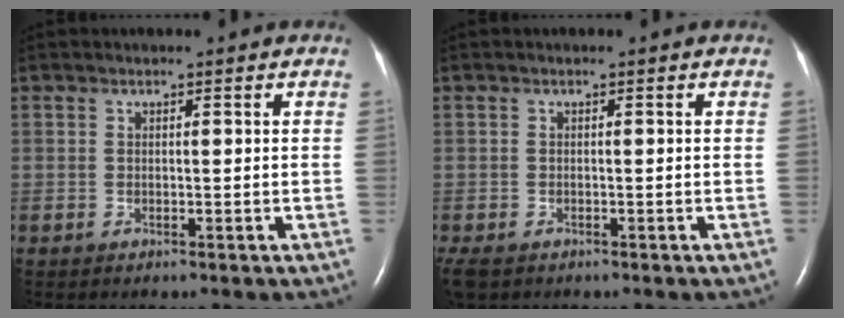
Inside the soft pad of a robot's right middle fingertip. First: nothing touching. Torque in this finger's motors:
{"motor_torque": [0.41, -0.34, 0.03, 0.01]}